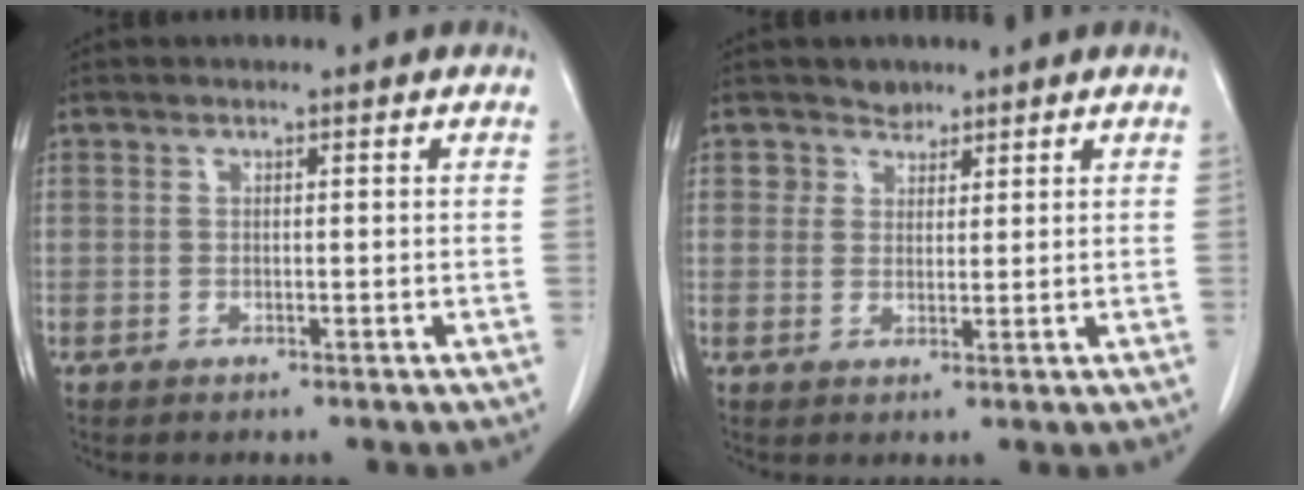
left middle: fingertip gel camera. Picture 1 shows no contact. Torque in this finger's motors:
{"motor_torque": [0.07, -0.07, -0.07, -0.01]}